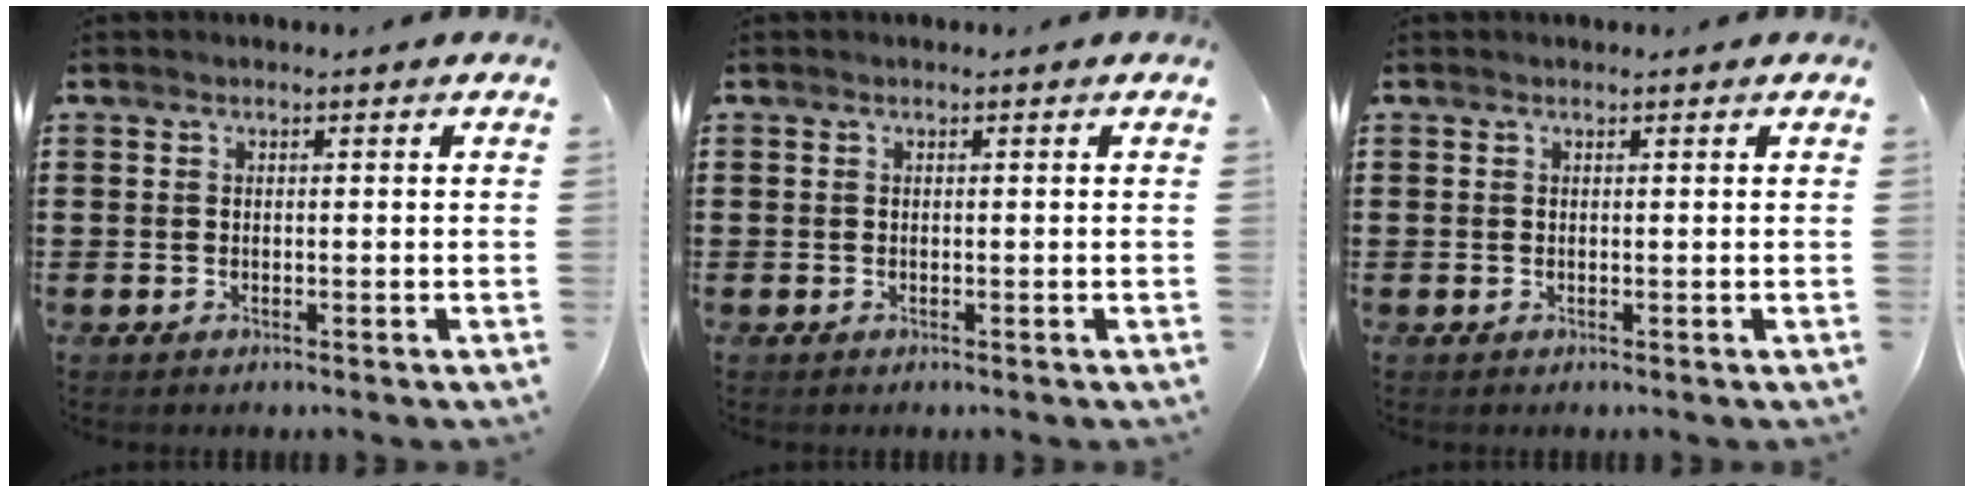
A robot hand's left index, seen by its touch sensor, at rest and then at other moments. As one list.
[{"total": 0.0}, {"total": 0.0}]